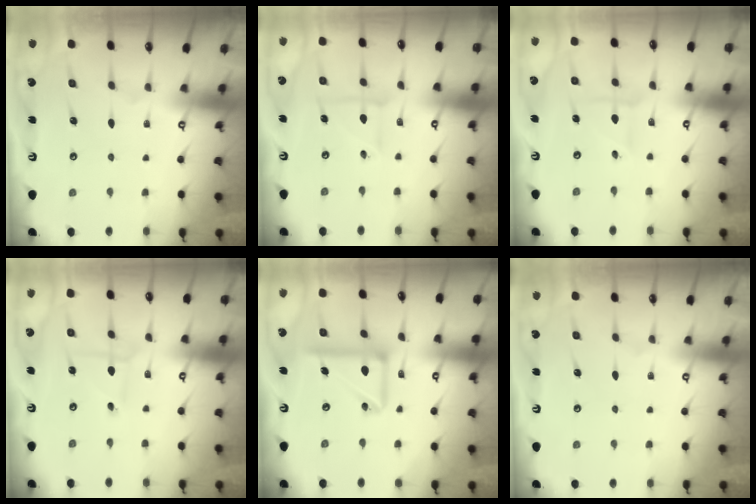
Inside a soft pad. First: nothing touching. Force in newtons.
{"total": 3.8, "press": 3.6, "slide": 1.0}
{"total": 2.4, "press": 2.4, "slide": 0.2}
{"total": 0.9, "press": 0.9, "slide": 0.0}
{"total": 14.2, "press": 14.0, "slide": 2.4}
{"total": 0.0}